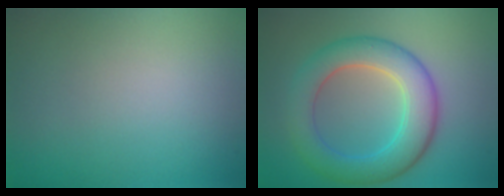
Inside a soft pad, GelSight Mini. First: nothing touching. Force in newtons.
{"total": 6.6, "press": 6.5, "slide": 0.2}